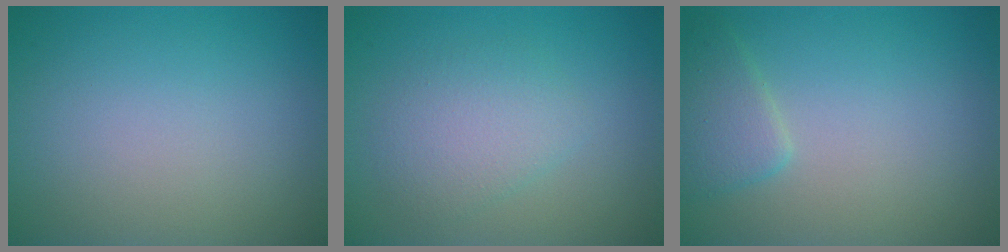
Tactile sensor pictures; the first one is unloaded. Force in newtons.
{"total": 3.0, "press": 3.0, "slide": 0.1}
{"total": 2.4, "press": 2.4, "slide": 0.1}